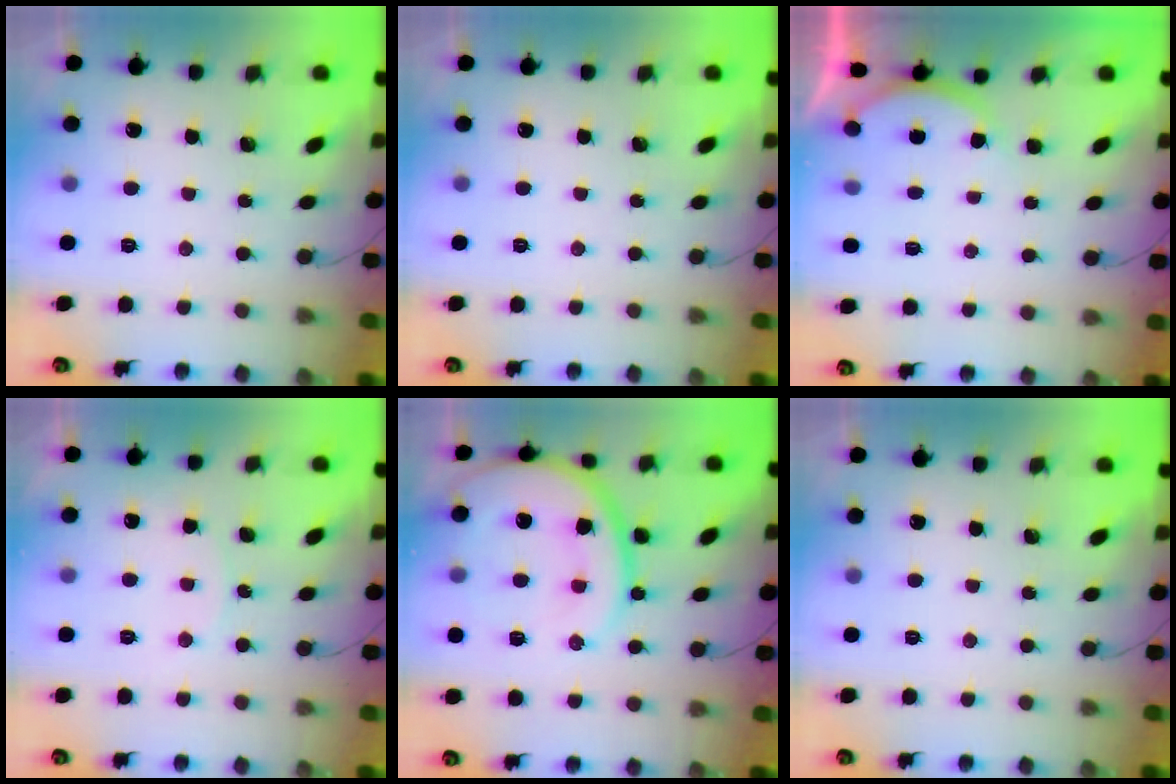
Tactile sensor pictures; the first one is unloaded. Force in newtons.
{"total": 0.0}
{"total": 2.6, "press": 2.5, "slide": 0.7}
{"total": 4.0, "press": 3.9, "slide": 0.4}
{"total": 18.1, "press": 18.0, "slide": 2.3}
{"total": 0.0}